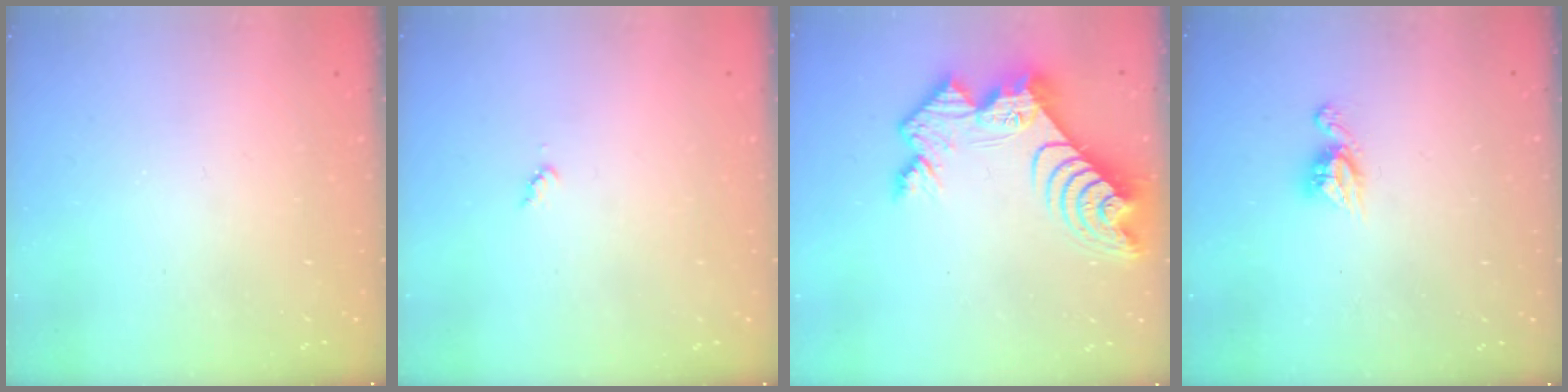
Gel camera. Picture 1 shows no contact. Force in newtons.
{"total": 3.3, "press": 3.3, "slide": 0.4}
{"total": 13.4, "press": 13.4, "slide": 1.2}
{"total": 6.7, "press": 6.7, "slide": 0.4}